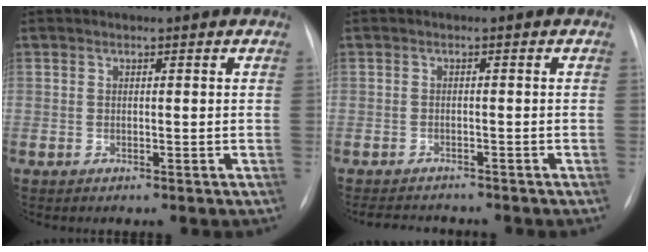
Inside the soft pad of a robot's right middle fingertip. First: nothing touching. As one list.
[{"total": 5.2, "force": [-4.9, 1.3, 1.2], "torque": [-0.016, -0.006, -0.070]}]